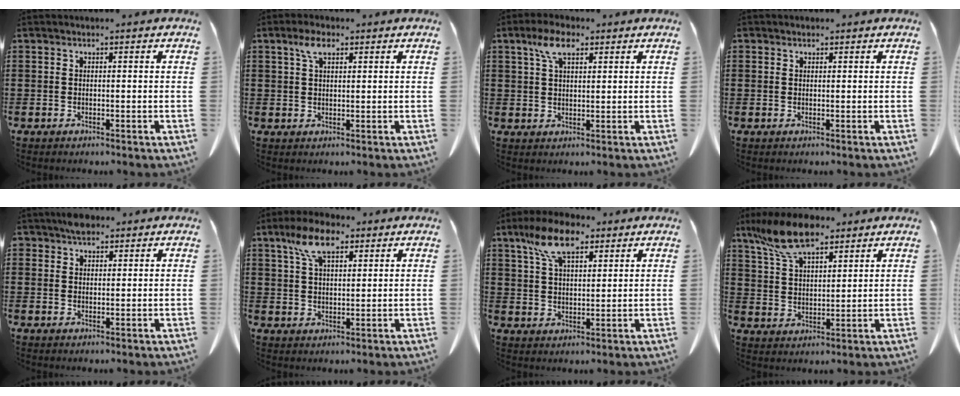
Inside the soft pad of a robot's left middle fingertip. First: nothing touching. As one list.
[{"total": 3.6, "force": [2.0, 1.6, 2.5], "torque": [-0.057, 0.007, 0.035]}, {"total": 5.5, "force": [3.0, 2.4, 3.9], "torque": [-0.086, 0.011, 0.054]}, {"total": 0.7, "force": [0.5, 0.4, 0.1], "torque": [-0.004, 0.003, 0.011]}, {"total": 2.7, "force": [2.1, 1.3, 1.0], "torque": [-0.016, 0.002, 0.039]}, {"total": 7.5, "force": [4.4, 3.5, 5.0], "torque": [-0.104, 0.008, 0.079]}, {"total": 9.0, "force": [5.8, 3.9, 5.7], "torque": [-0.121, 0.002, 0.104]}, {"total": 10.7, "force": [7.5, 3.9, 6.5], "torque": [-0.152, -0.008, 0.139]}]